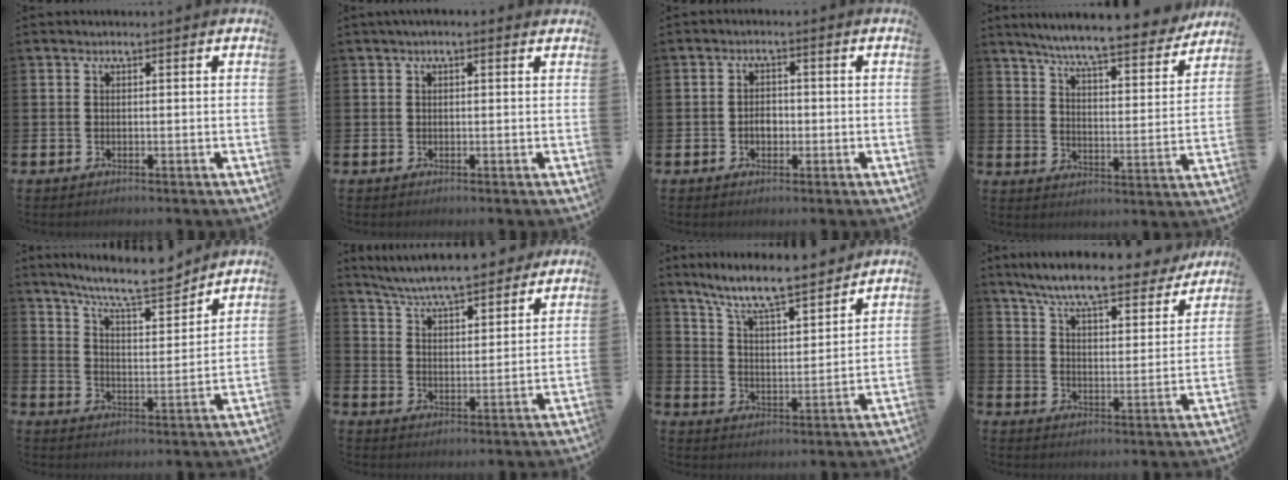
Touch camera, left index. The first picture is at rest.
{"total": 0.8, "force": [0.3, 0.1, 0.7], "torque": [-0.015, 0.004, 0.004]}
{"total": 2.3, "force": [-0.6, 1.7, 1.5], "torque": [-0.017, 0.002, -0.015]}
{"total": 7.8, "force": [7.3, 0.0, 2.8], "torque": [-0.081, -0.054, 0.124]}
{"total": 9.4, "force": [8.7, 0.9, 3.4], "torque": [-0.086, -0.055, 0.154]}
{"total": 7.1, "force": [6.8, 0.6, 2.0], "torque": [-0.065, -0.046, 0.120]}
{"total": 9.0, "force": [8.2, 0.7, 3.6], "torque": [-0.108, -0.051, 0.145]}
{"total": 8.9, "force": [8.1, 0.9, 3.6], "torque": [-0.101, -0.046, 0.141]}